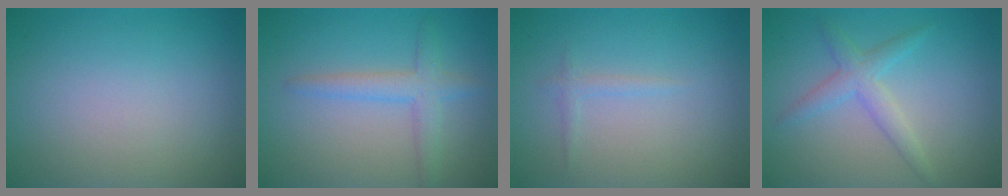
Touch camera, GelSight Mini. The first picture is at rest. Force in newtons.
{"total": 2.8, "press": 2.8, "slide": 0.1}
{"total": 0.8, "press": 0.8, "slide": 0.0}
{"total": 2.5, "press": 2.5, "slide": 0.1}